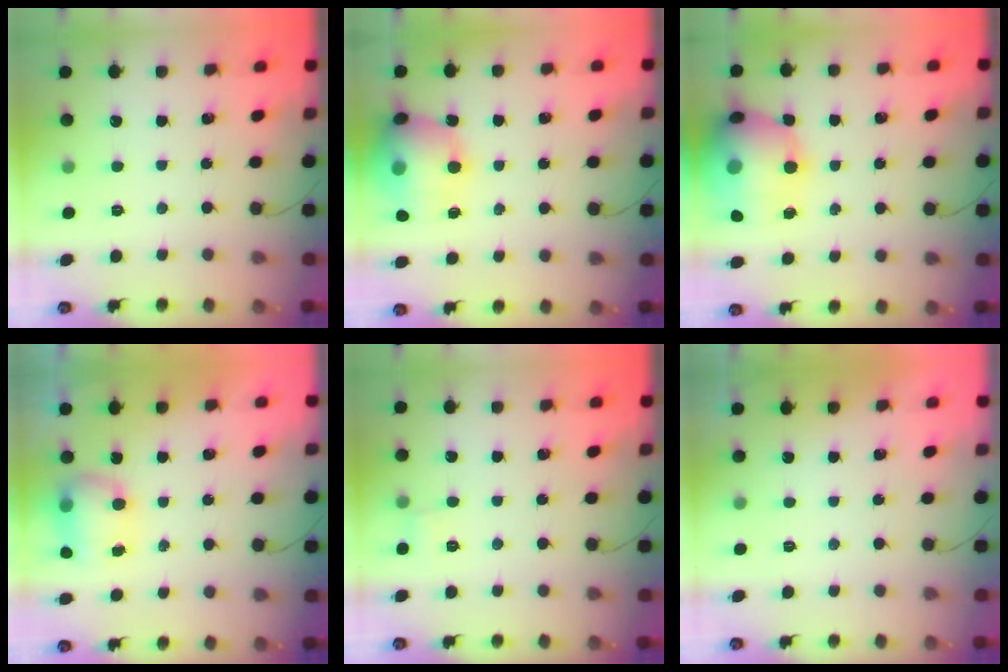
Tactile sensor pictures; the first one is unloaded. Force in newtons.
{"total": 16.0, "press": 15.7, "slide": 3.1}
{"total": 21.9, "press": 20.4, "slide": 7.9}
{"total": 7.6, "press": 7.6, "slide": 0.7}
{"total": 5.4, "press": 5.2, "slide": 1.4}
{"total": 0.0}